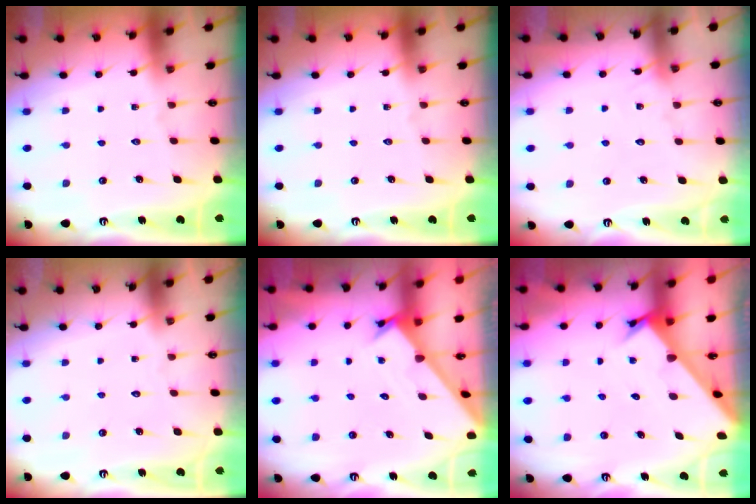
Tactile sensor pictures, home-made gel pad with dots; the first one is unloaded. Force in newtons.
{"total": 0.0}
{"total": 5.0, "press": 5.0, "slide": 0.5}
{"total": 1.6, "press": 1.6, "slide": 0.1}
{"total": 1.7, "press": 1.7, "slide": 0.1}
{"total": 2.3, "press": 2.3, "slide": 0.2}